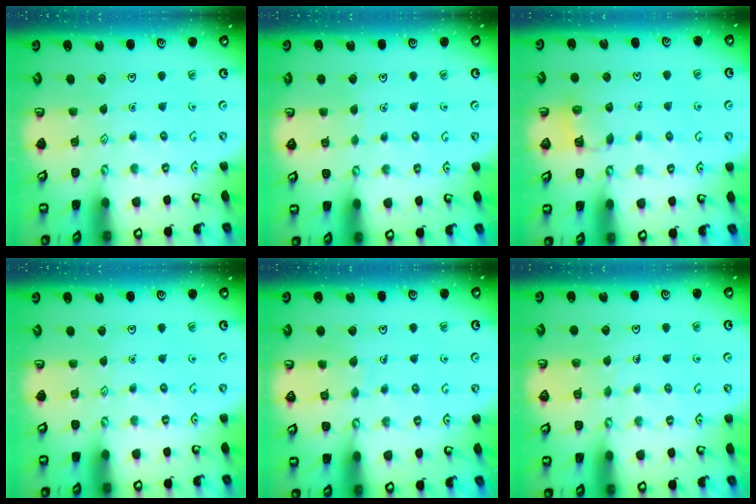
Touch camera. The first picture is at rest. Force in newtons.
{"total": 1.5, "press": 1.5, "slide": 0.2}
{"total": 3.8, "press": 3.8, "slide": 0.3}
{"total": 0.0}
{"total": 5.1, "press": 5.1, "slide": 0.3}
{"total": 3.4, "press": 3.4, "slide": 0.3}